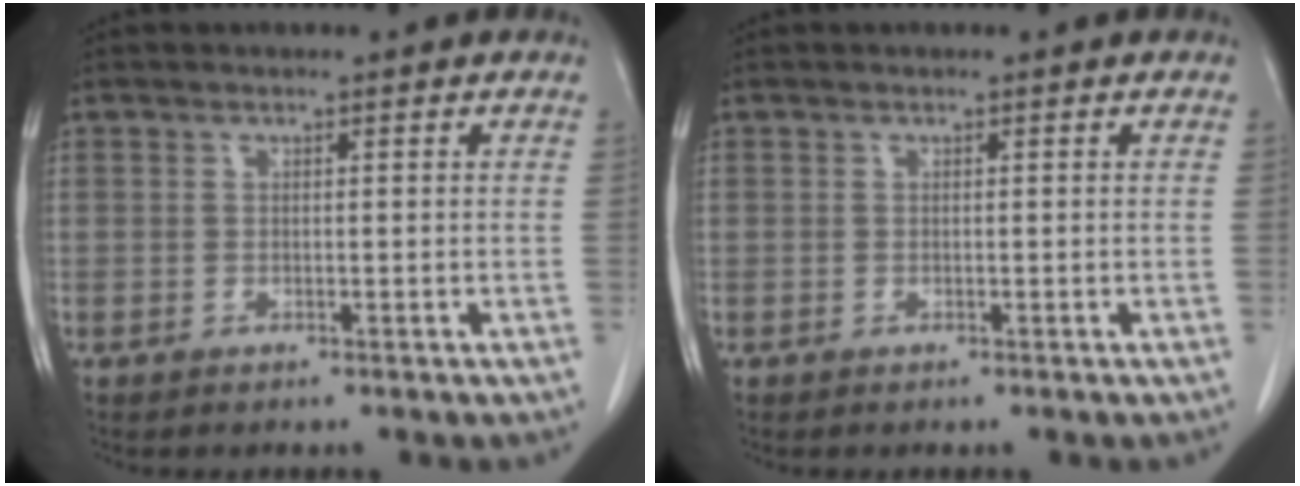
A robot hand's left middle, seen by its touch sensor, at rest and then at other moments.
{"total": 0.0}